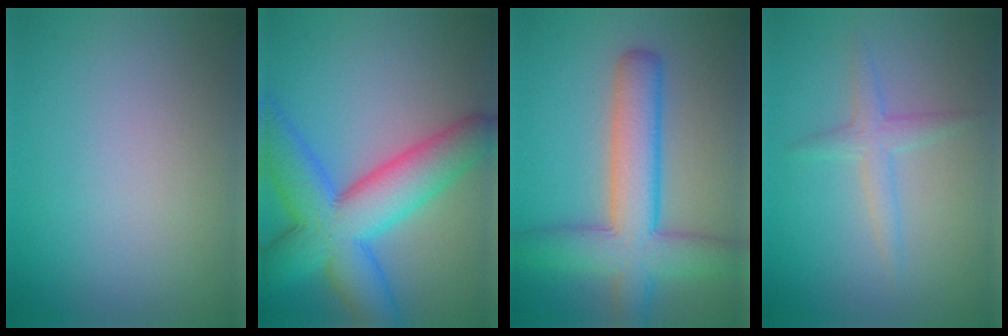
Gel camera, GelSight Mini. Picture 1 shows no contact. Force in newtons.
{"total": 10.3, "press": 10.3, "slide": 0.3}
{"total": 7.8, "press": 7.8, "slide": 0.4}
{"total": 2.0, "press": 2.0, "slide": 0.1}